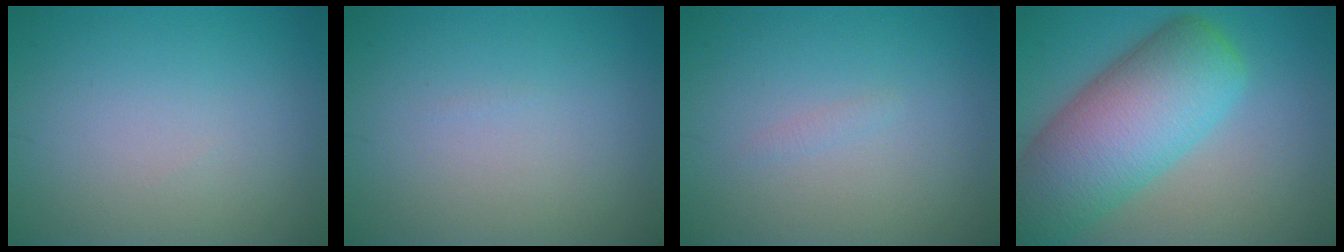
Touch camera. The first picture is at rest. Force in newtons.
{"total": 0.0}
{"total": 0.5, "press": 0.5, "slide": 0.1}
{"total": 11.2, "press": 11.2, "slide": 0.6}